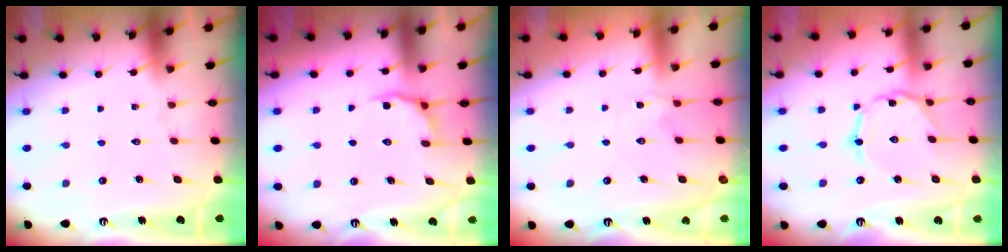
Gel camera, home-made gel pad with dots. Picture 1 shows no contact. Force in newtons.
{"total": 5.4, "press": 4.8, "slide": 2.4}
{"total": 2.3, "press": 2.2, "slide": 0.4}
{"total": 2.3, "press": 2.3, "slide": 0.3}